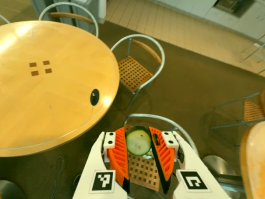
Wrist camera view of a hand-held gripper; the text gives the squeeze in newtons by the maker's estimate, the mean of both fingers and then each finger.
{"total": 8.8, "left": 8.8, "right": 8.9}